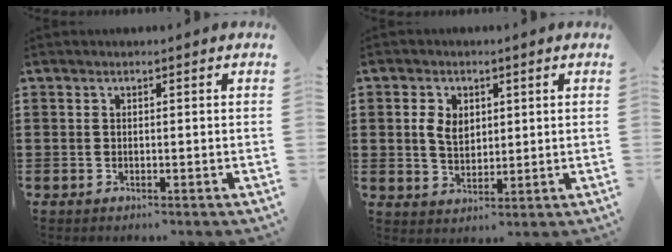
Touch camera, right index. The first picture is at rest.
{"total": 4.2, "force": [0.9, 3.0, 2.8], "torque": [-0.062, 0.013, 0.015]}